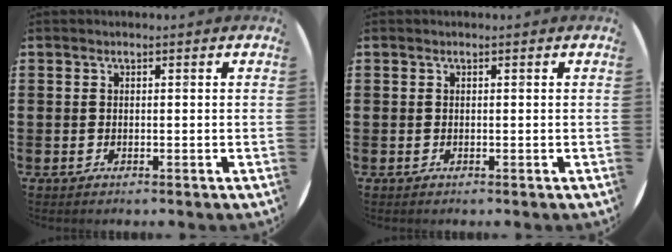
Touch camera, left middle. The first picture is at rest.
{"total": 0.0}